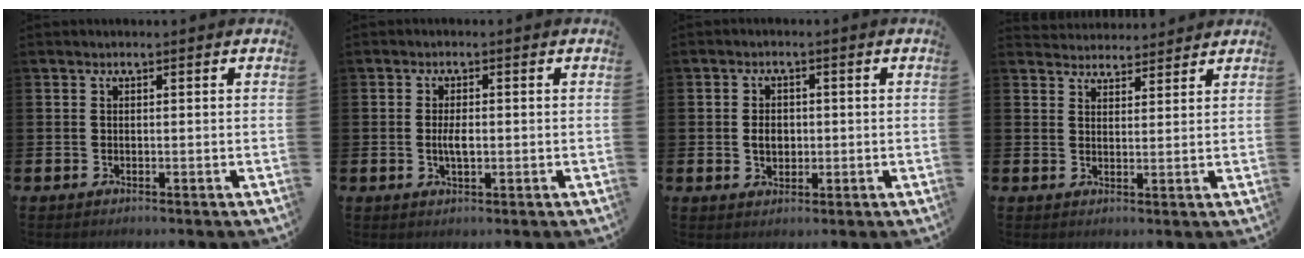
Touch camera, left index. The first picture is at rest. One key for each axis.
{"total": 2.5, "fx": -0.1, "fy": 1.1, "fz": 2.3, "tx": -0.028, "ty": -0.004, "tz": -0.006}
{"total": 2.8, "fx": -0.1, "fy": 2.2, "fz": 1.8, "tx": -0.015, "ty": -0.002, "tz": -0.009}
{"total": 3.6, "fx": 3.4, "fy": 0.8, "fz": -0.4, "tx": 0.003, "ty": -0.020, "tz": 0.062}